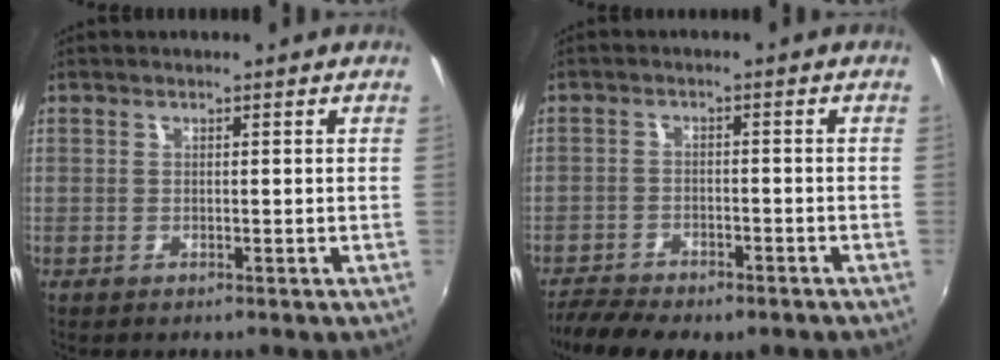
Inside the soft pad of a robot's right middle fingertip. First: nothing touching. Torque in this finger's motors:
{"motor_torque": [1.07, -1.07, 0.13, 0.08]}